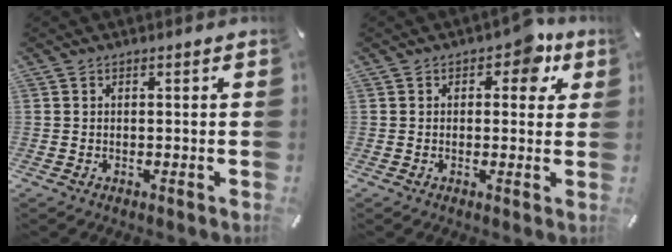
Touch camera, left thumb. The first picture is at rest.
{"total": 6.5, "force": [2.9, 3.8, 4.5], "torque": [-0.034, -0.011, 0.039]}